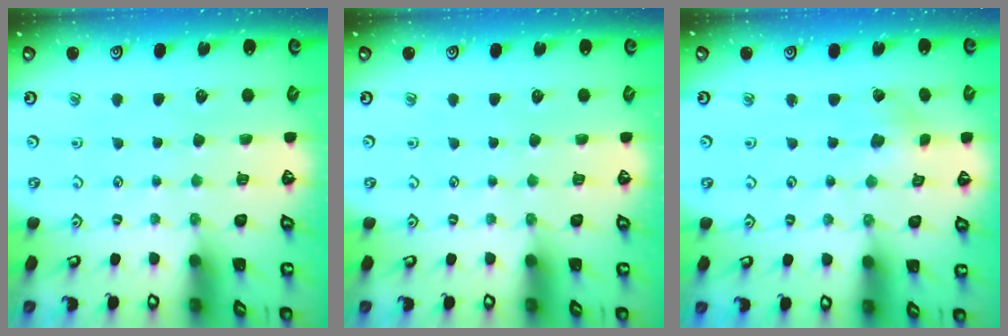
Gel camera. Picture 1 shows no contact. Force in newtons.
{"total": 0.0}
{"total": 1.8, "press": 1.8, "slide": 0.2}